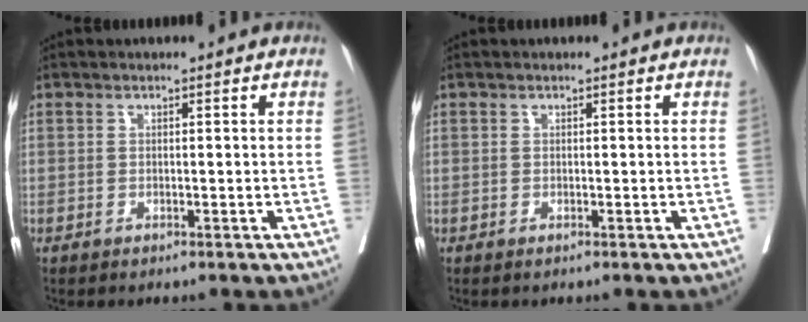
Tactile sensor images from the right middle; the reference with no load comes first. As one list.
[{"total": 0.0}]